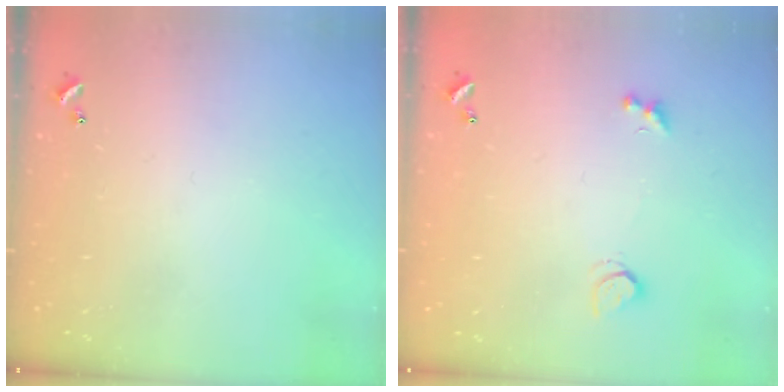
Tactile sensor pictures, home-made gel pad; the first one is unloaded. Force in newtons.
{"total": 1.8, "press": 1.8, "slide": 0.5}